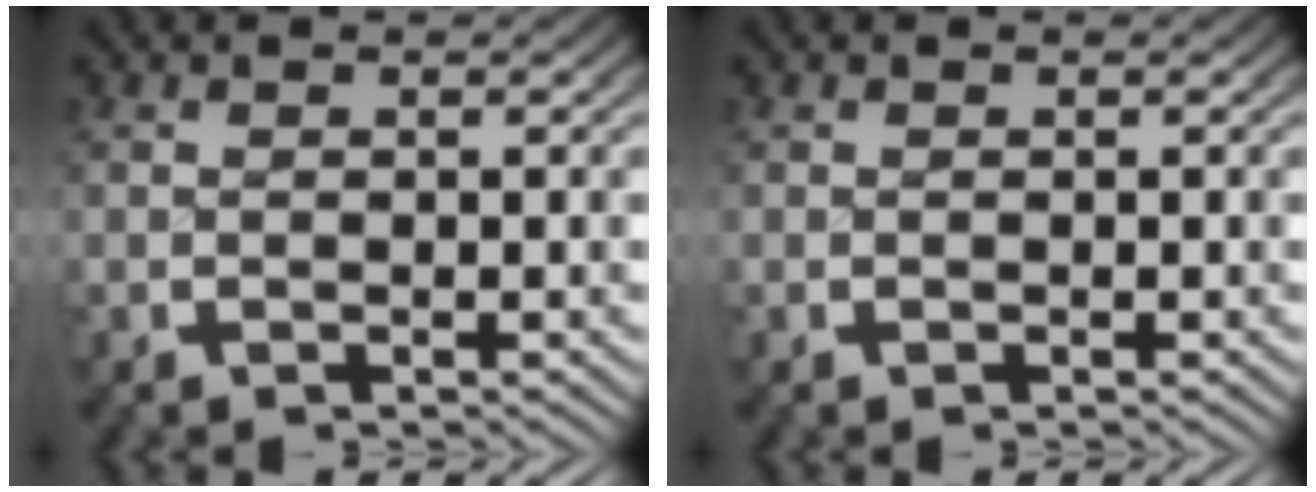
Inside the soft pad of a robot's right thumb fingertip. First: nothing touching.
{"total": 0.0}